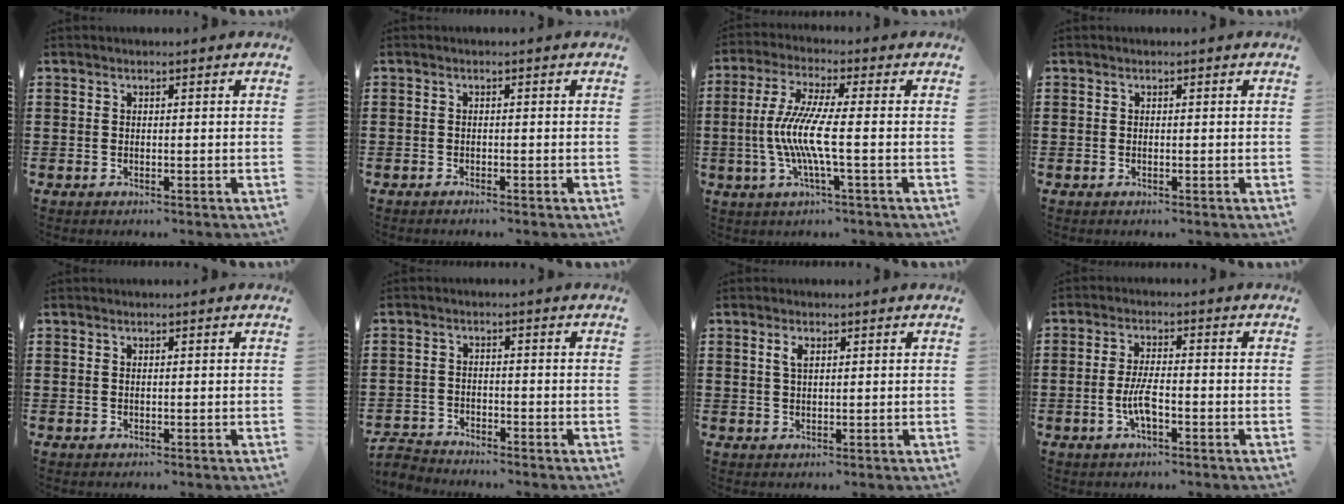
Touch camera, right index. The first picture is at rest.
{"total": 0.7, "force": [-0.6, 0.0, 0.2], "torque": [-0.005, -0.002, -0.012]}
{"total": 8.4, "force": [-1.5, 0.4, 8.3], "torque": [-0.188, -0.020, -0.042]}
{"total": 0.0}
{"total": 0.0}
{"total": 2.7, "force": [-2.7, 0.4, -0.1], "torque": [-0.006, 0.001, -0.058]}
{"total": 2.1, "force": [0.9, 1.0, 1.7], "torque": [-0.038, 0.005, 0.014]}
{"total": 4.9, "force": [-1.5, 1.5, 4.5], "torque": [-0.097, -0.001, -0.033]}